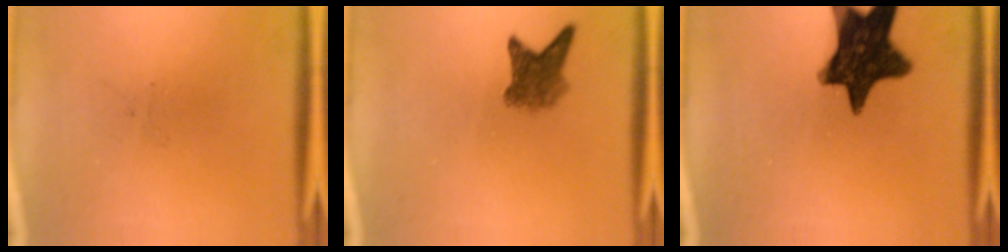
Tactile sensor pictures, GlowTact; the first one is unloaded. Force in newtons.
{"total": 4.1}
{"total": 14.4}